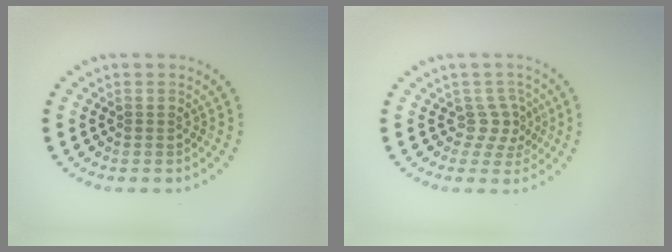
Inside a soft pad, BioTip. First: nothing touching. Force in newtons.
{"total": 2.1, "press": 1.4, "slide": 1.5}